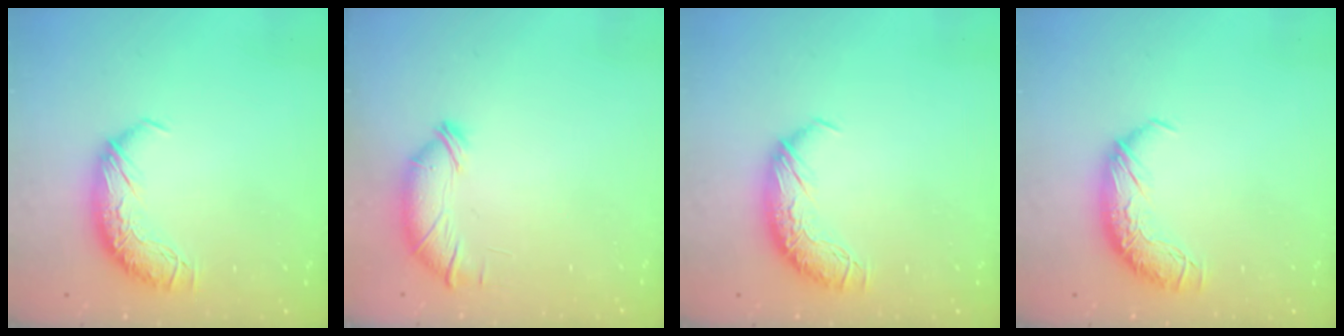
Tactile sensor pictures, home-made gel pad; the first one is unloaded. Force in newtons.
{"total": 5.6, "press": 5.5, "slide": 0.7}
{"total": 0.0}
{"total": 0.0}